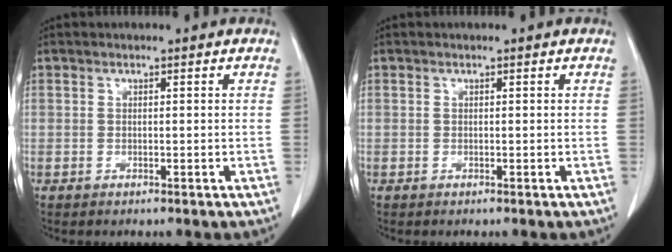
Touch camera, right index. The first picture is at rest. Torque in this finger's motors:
{"motor_torque": [0.00, 0.00, 0.00, 0.00]}